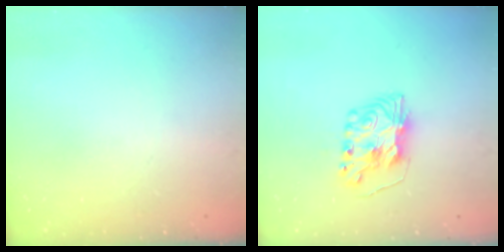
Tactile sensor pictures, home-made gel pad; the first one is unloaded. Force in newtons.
{"total": 8.2, "press": 8.2, "slide": 0.6}